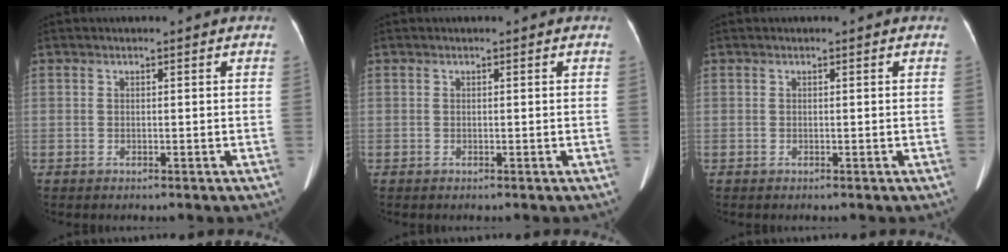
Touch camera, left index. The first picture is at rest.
{"total": 0.0}
{"total": 0.0}